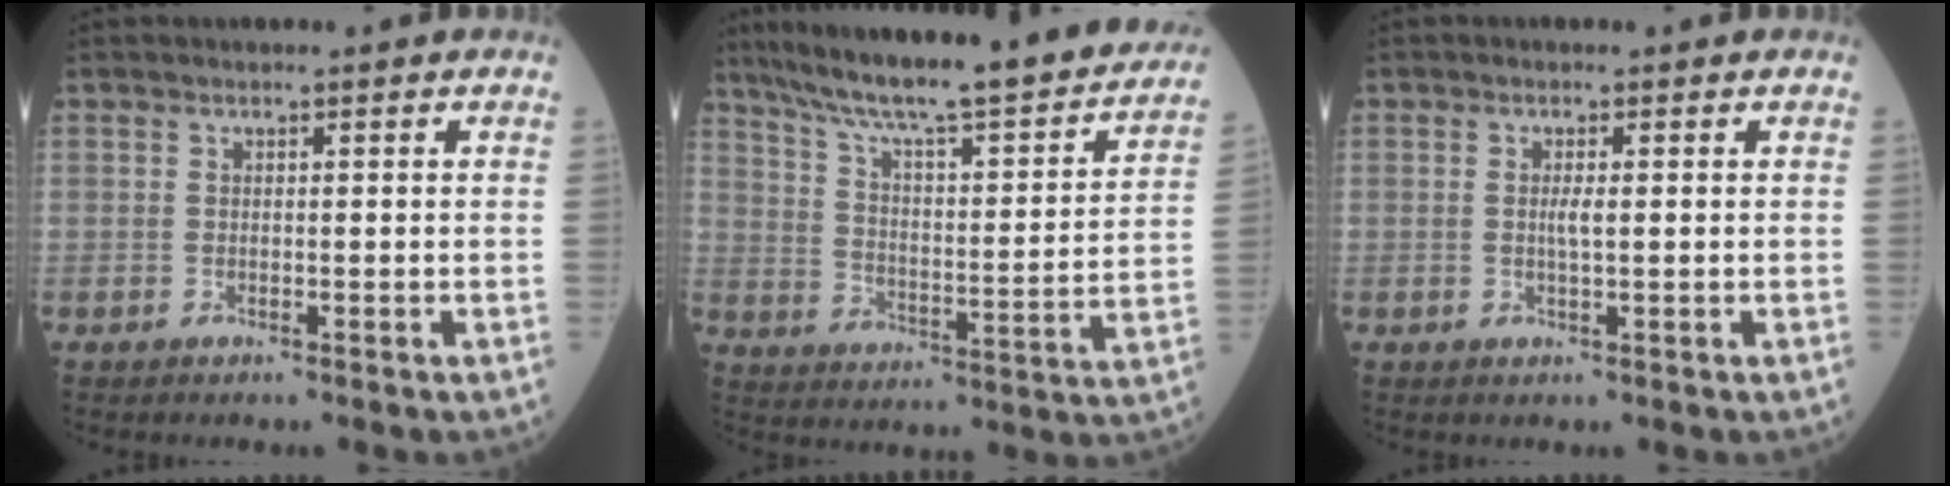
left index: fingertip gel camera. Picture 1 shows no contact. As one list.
[{"total": 30.3, "force": [25.6, 3.2, 15.8], "torque": [-0.249, -0.040, 0.345]}, {"total": 1.5, "force": [0.1, 0.1, 1.5], "torque": [-0.033, -0.001, 0.002]}]